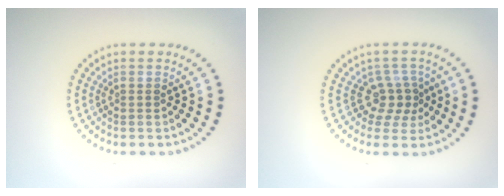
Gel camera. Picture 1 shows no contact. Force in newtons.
{"total": 2.6, "press": 1.8, "slide": 1.9}